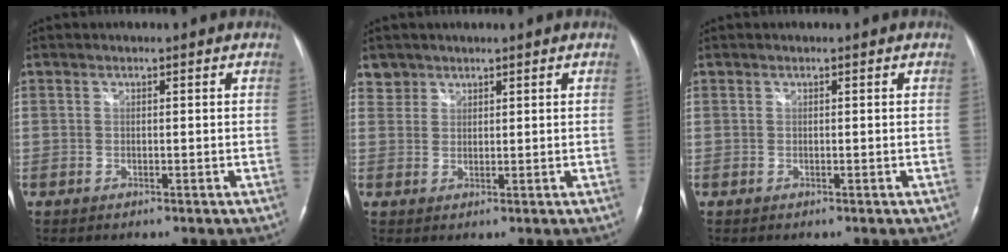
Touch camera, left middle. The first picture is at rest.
{"total": 2.4, "force": [1.8, 1.5, -0.4], "torque": [0.017, 0.007, 0.030]}
{"total": 0.0}